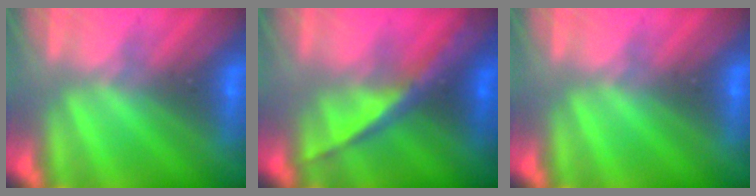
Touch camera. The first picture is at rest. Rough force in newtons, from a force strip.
{"total": 5.9}
{"total": 0.0}